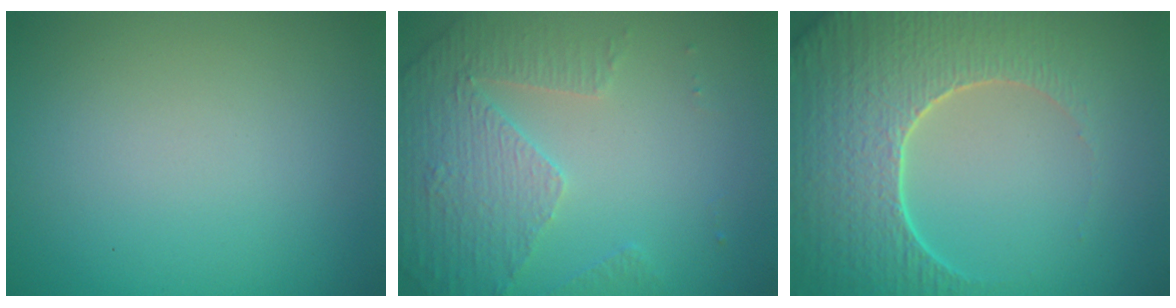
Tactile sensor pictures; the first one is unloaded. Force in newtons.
{"total": 4.9, "press": 3.4, "slide": 3.4}
{"total": 7.3, "press": 5.8, "slide": 4.3}